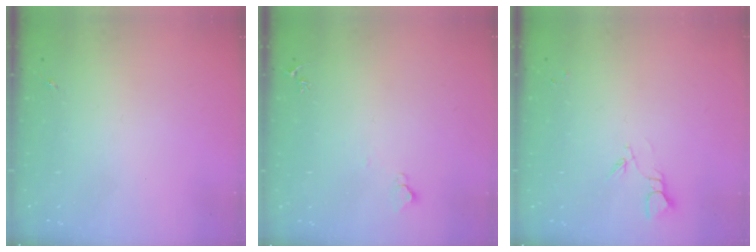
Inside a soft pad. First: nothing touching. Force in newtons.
{"total": 4.4, "press": 4.4, "slide": 0.4}
{"total": 3.3, "press": 3.3, "slide": 0.4}